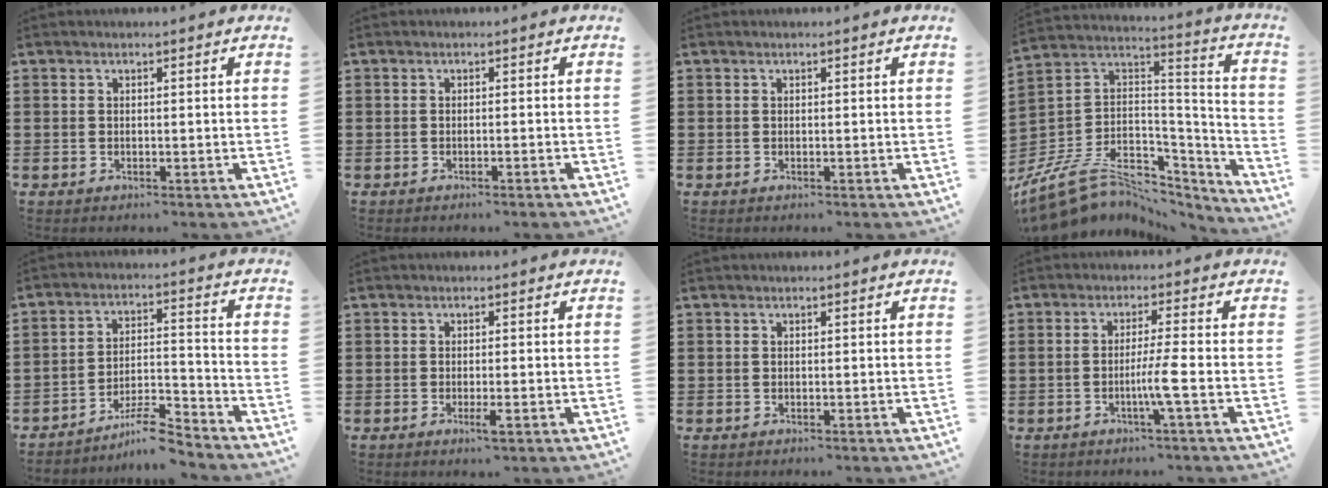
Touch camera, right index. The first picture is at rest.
{"total": 0.5, "force": [-0.4, -0.1, 0.2], "torque": [-0.005, -0.002, -0.009]}
{"total": 0.0}
{"total": 9.3, "force": [-5.2, 6.2, 4.6], "torque": [-0.116, -0.003, -0.095]}
{"total": 7.4, "force": [-6.7, 0.9, 2.9], "torque": [-0.042, 0.015, -0.125]}
{"total": 2.1, "force": [-0.9, 0.2, 1.9], "torque": [-0.040, -0.007, -0.017]}
{"total": 0.0}
{"total": 4.3, "force": [-1.3, -0.8, 4.0], "torque": [-0.077, -0.013, -0.029]}